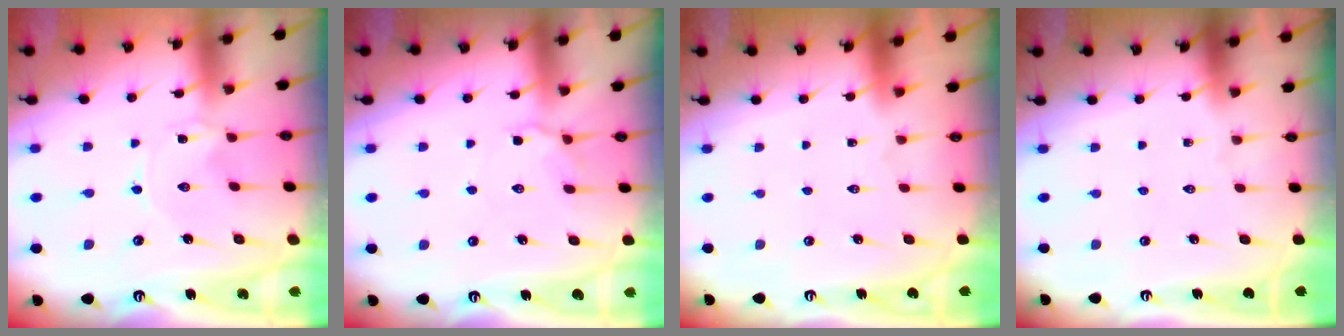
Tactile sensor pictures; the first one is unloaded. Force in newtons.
{"total": 4.0, "press": 3.9, "slide": 1.1}
{"total": 1.5, "press": 1.5, "slide": 0.1}
{"total": 0.0}